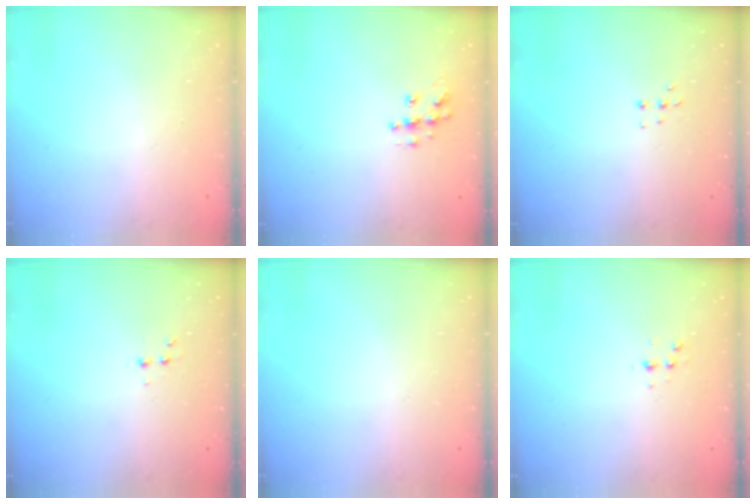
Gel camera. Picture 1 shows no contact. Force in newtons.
{"total": 7.3, "press": 7.3, "slide": 0.2}
{"total": 3.6, "press": 3.5, "slide": 0.9}
{"total": 2.6, "press": 2.5, "slide": 0.8}
{"total": 0.0}
{"total": 3.6, "press": 3.1, "slide": 1.7}